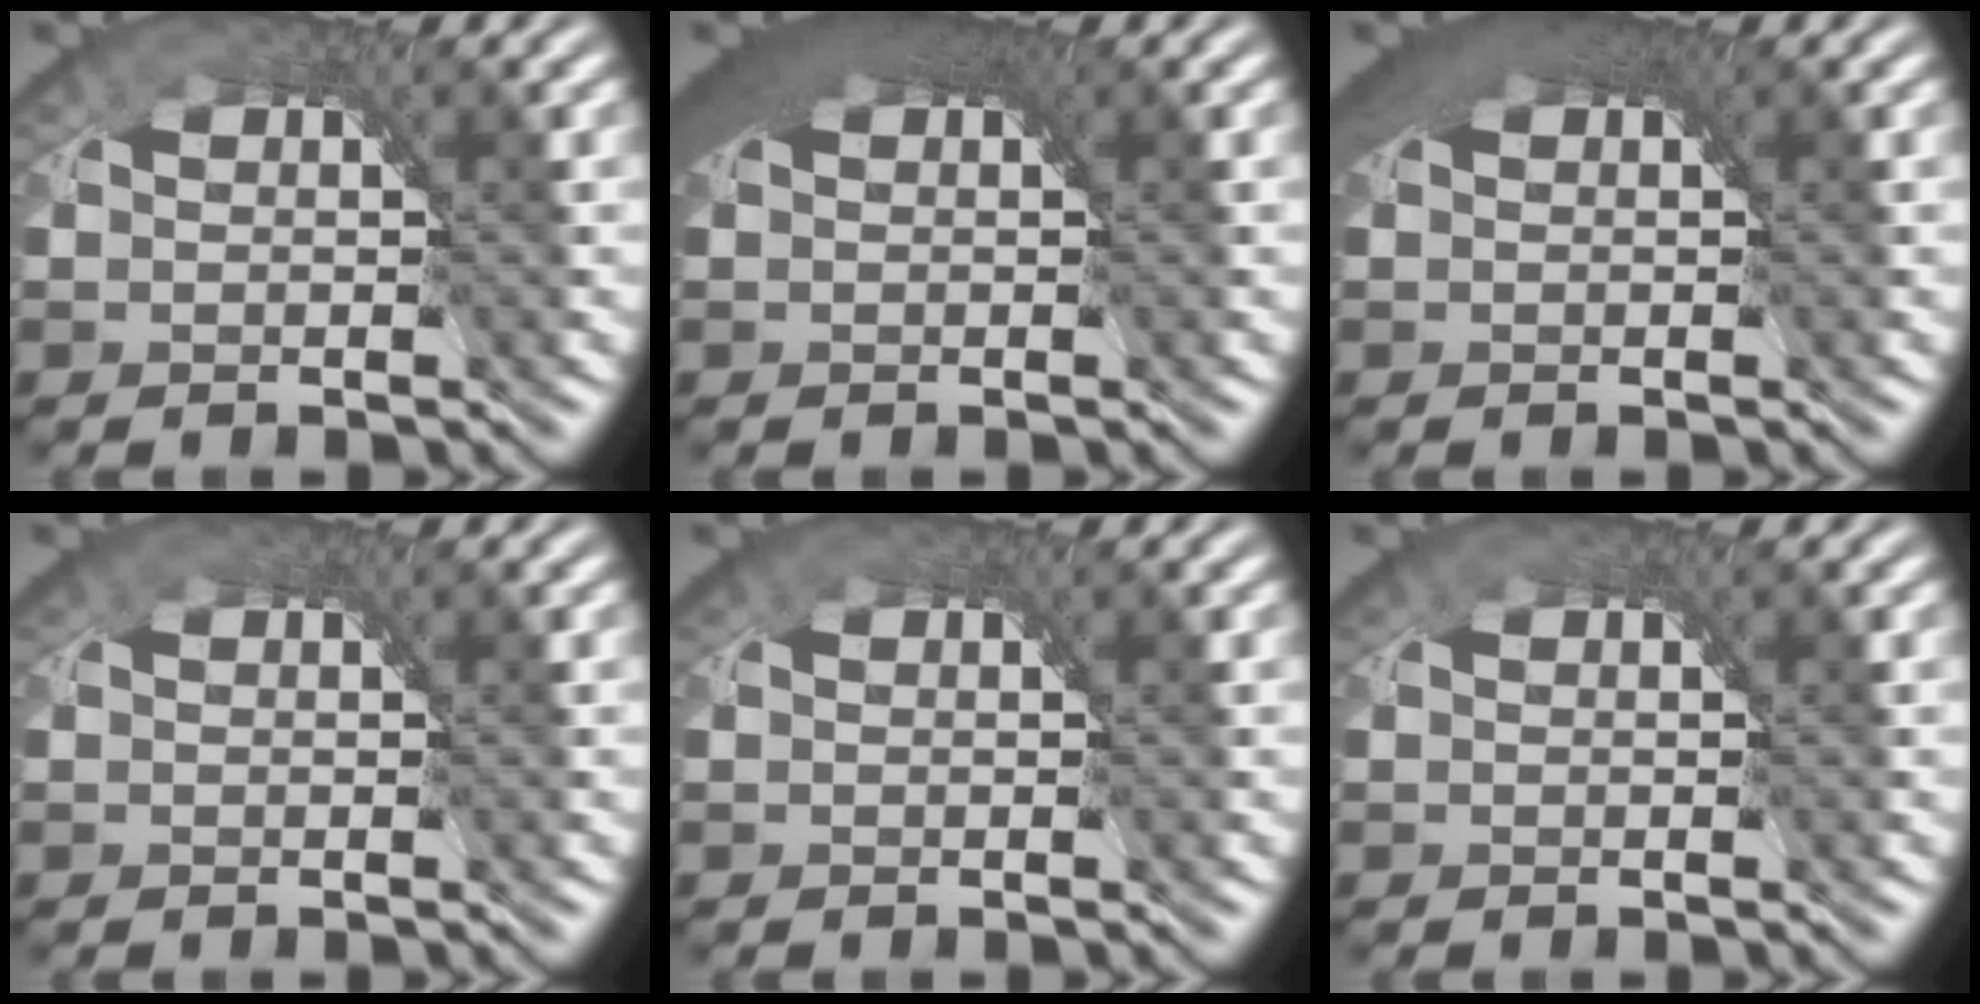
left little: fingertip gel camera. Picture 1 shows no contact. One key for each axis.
{"total": 4.8, "fx": 1.5, "fy": 2.6, "fz": 3.7, "tx": -0.068, "ty": -0.007, "tz": 0.021}
{"total": 3.7, "fx": 1.3, "fy": 1.9, "fz": 2.8, "tx": -0.053, "ty": -0.007, "tz": 0.019}
{"total": 0.0}
{"total": 0.0}
{"total": 0.0}